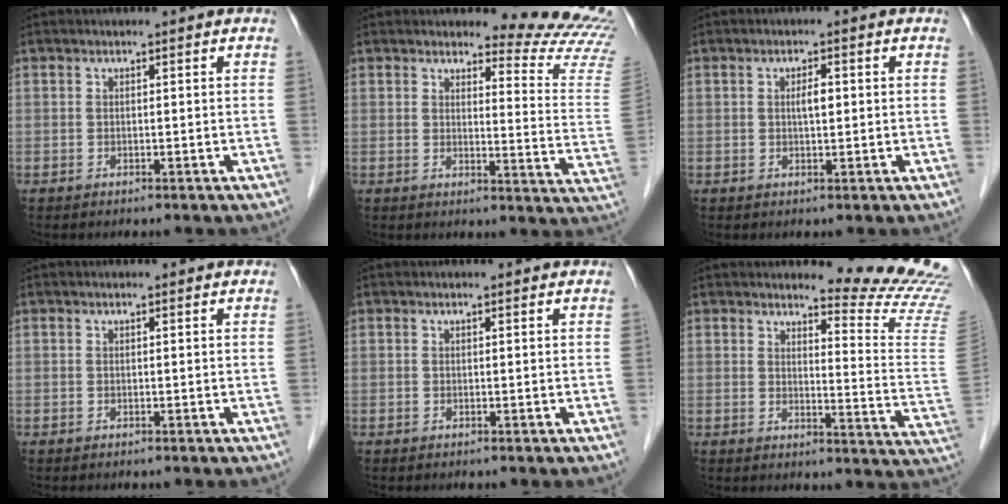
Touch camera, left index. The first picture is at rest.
{"total": 12.8, "force": [12.7, -0.3, 1.5], "torque": [-0.003, -0.138, 0.116]}
{"total": 2.1, "force": [0.3, 0.6, 1.9], "torque": [-0.035, 0.002, 0.006]}
{"total": 0.7, "force": [0.7, 0.1, 0.1], "torque": [-0.006, 0.001, 0.006]}
{"total": 1.1, "force": [1.1, 0.2, 0.2], "torque": [-0.013, 0.003, 0.011]}
{"total": 12.3, "force": [12.1, -2.2, 1.4], "torque": [-0.019, -0.140, 0.124]}